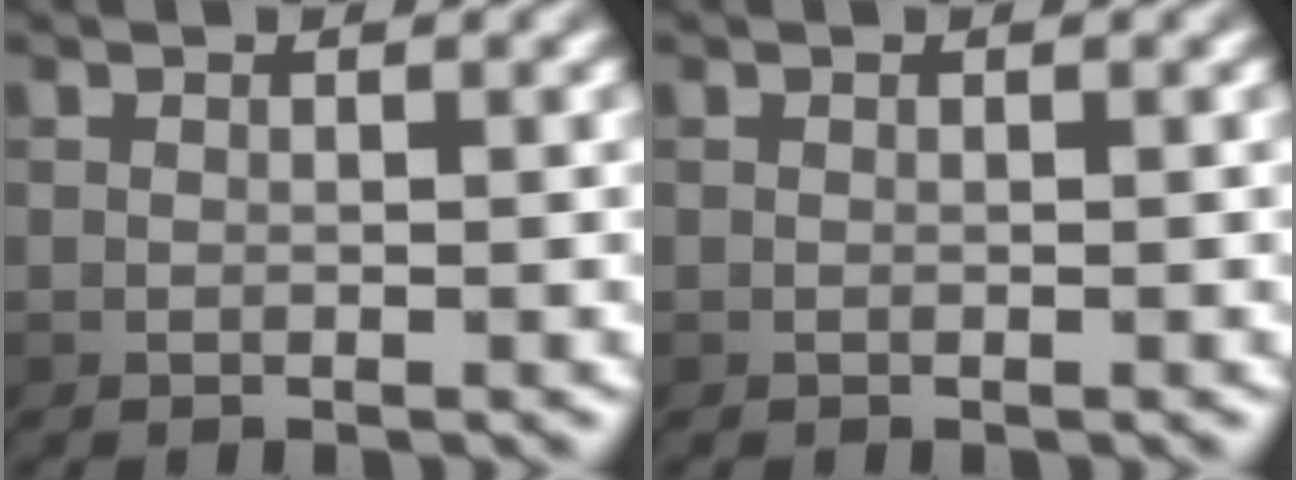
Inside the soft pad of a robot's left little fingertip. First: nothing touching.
{"total": 0.0}